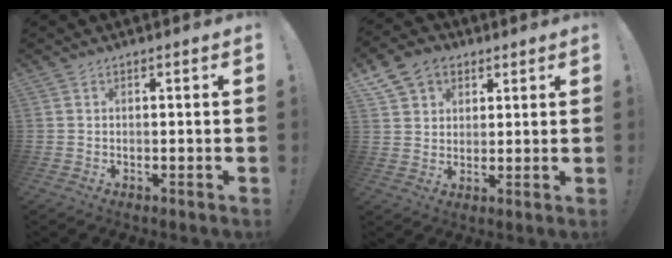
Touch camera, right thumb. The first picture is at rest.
{"total": 9.8, "force": [5.3, 7.6, 3.4], "torque": [-0.049, -0.025, 0.105]}